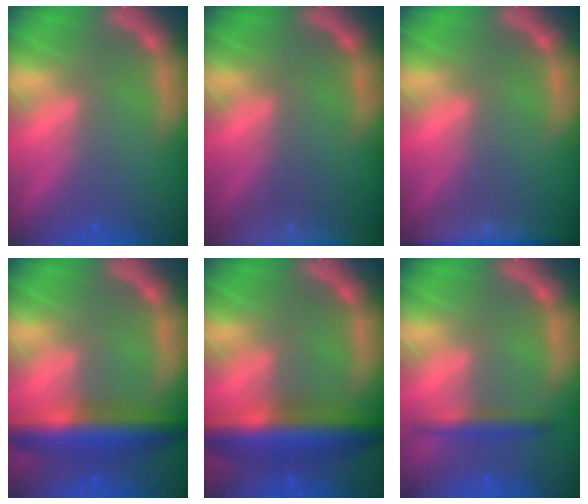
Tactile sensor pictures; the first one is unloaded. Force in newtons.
{"total": 10.1}
{"total": 6.5}
{"total": 7.0}
{"total": 7.9}
{"total": 2.4}